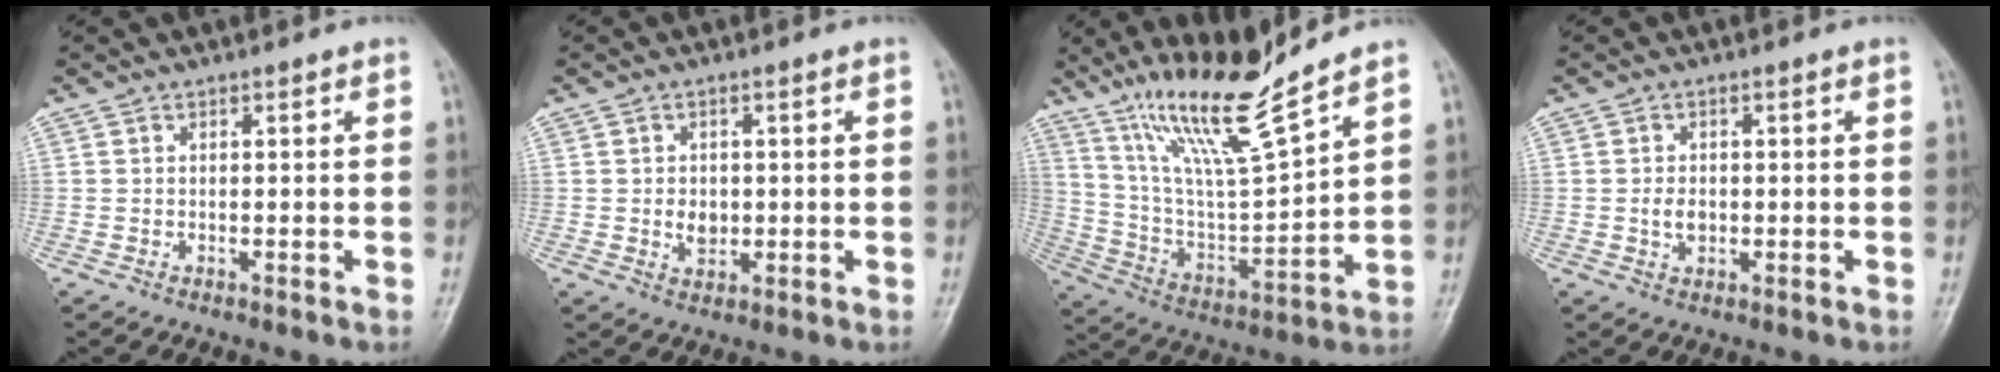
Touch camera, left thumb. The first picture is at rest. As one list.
[{"total": 3.6, "force": [-0.2, 2.7, 2.3], "torque": [-0.028, -0.001, 0.002]}, {"total": 16.0, "force": [12.5, 0.8, 10.0], "torque": [-0.172, -0.072, 0.242]}, {"total": 3.0, "force": [-0.3, 2.1, 2.1], "torque": [-0.034, 0.001, -0.003]}]